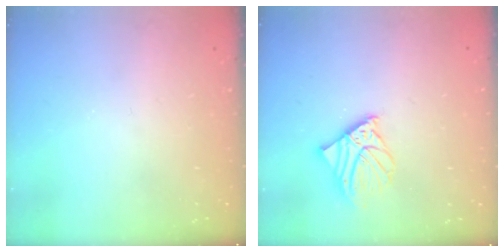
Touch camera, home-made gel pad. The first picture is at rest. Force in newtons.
{"total": 8.5, "press": 8.3, "slide": 1.5}